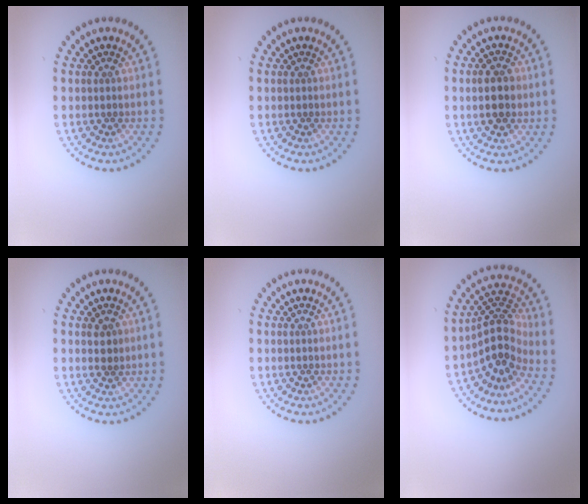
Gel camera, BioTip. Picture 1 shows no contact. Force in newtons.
{"total": 0.0}
{"total": 3.3, "press": 3.3, "slide": 0.1}
{"total": 1.3, "press": 1.2, "slide": 0.4}
{"total": 0.0}
{"total": 3.9, "press": 2.8, "slide": 2.8}